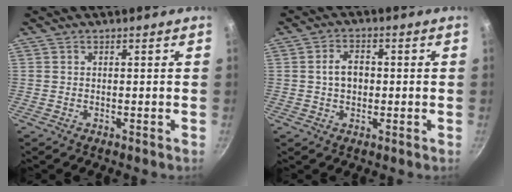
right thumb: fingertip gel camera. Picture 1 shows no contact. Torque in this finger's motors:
{"motor_torque": [-0.03, 0.10, 0.01, 0.08, 0.02]}